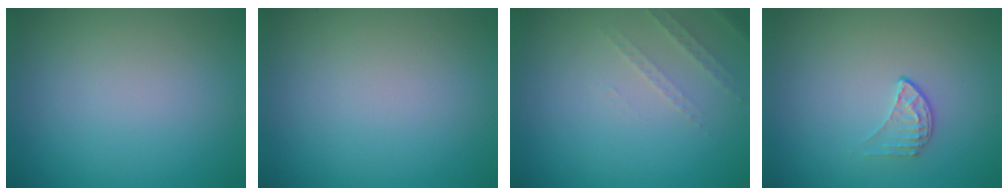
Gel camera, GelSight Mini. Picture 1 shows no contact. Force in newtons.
{"total": 0.0}
{"total": 1.5, "press": 1.4, "slide": 0.4}
{"total": 1.4, "press": 0.9, "slide": 1.1}